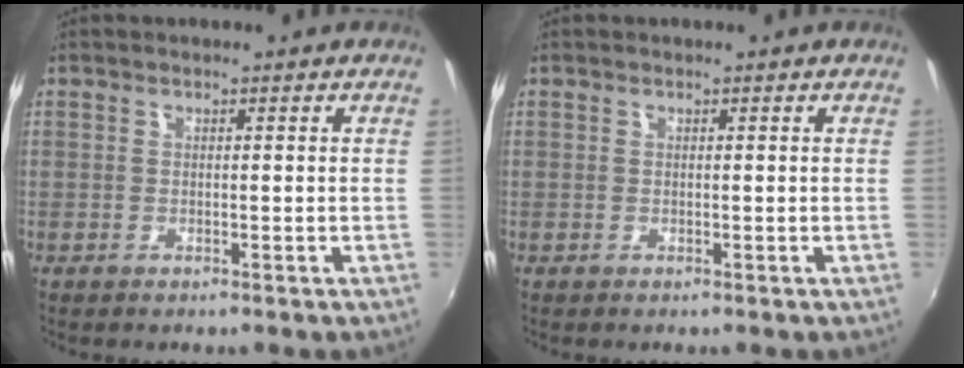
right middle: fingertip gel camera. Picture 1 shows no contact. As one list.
[{"total": 0.0}]